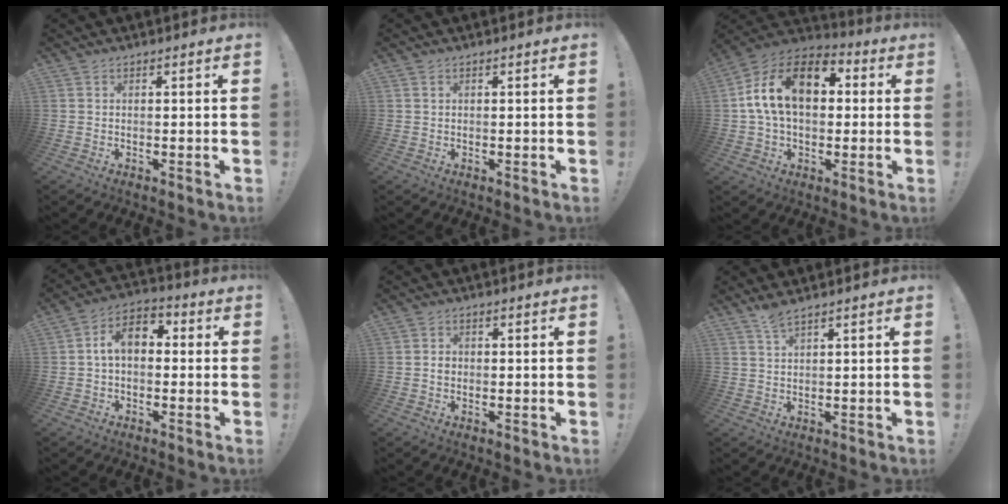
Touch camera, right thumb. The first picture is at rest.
{"total": 0.5, "force": [0.4, 0.2, 0.3], "torque": [-0.002, -0.002, 0.007]}
{"total": 17.9, "force": [4.1, 11.3, 13.2], "torque": [-0.240, 0.005, 0.069]}
{"total": 8.3, "force": [0.7, 5.3, 6.3], "torque": [-0.121, 0.015, 0.017]}
{"total": 1.6, "force": [-0.3, 1.4, 0.6], "torque": [-0.007, 0.003, -0.007]}
{"total": 3.3, "force": [2.6, 0.2, 2.0], "torque": [-0.038, -0.013, 0.045]}